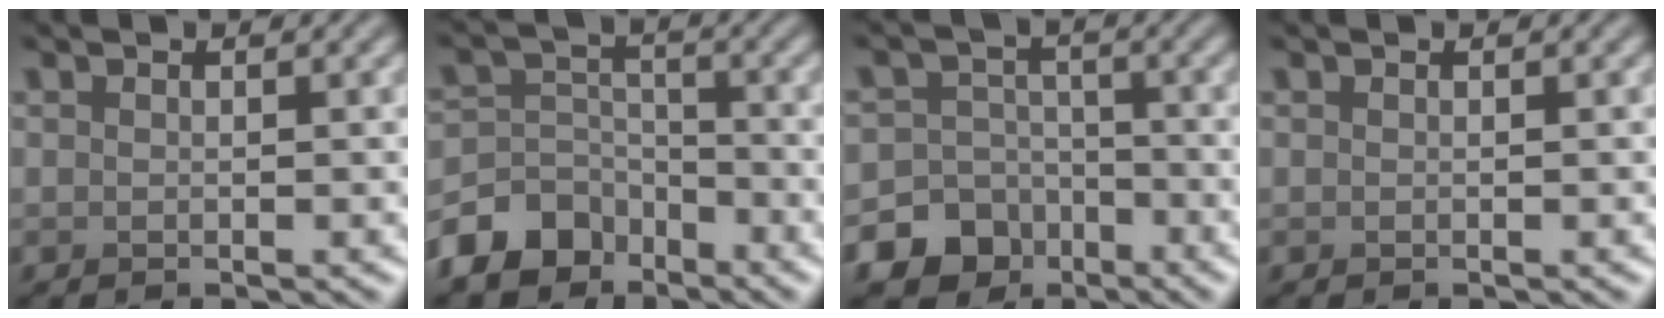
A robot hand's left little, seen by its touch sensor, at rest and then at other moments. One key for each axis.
{"total": 7.1, "fx": -5.1, "fy": 4.6, "fz": 1.8, "tx": -0.019, "ty": 0.000, "tz": -0.103}
{"total": 13.1, "fx": -7.2, "fy": 10.9, "fz": 1.6, "tx": -0.037, "ty": -0.058, "tz": -0.131}
{"total": 0.0}